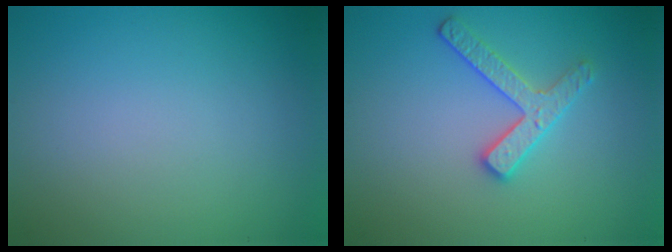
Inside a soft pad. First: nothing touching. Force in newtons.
{"total": 2.6, "press": 2.5, "slide": 0.4}